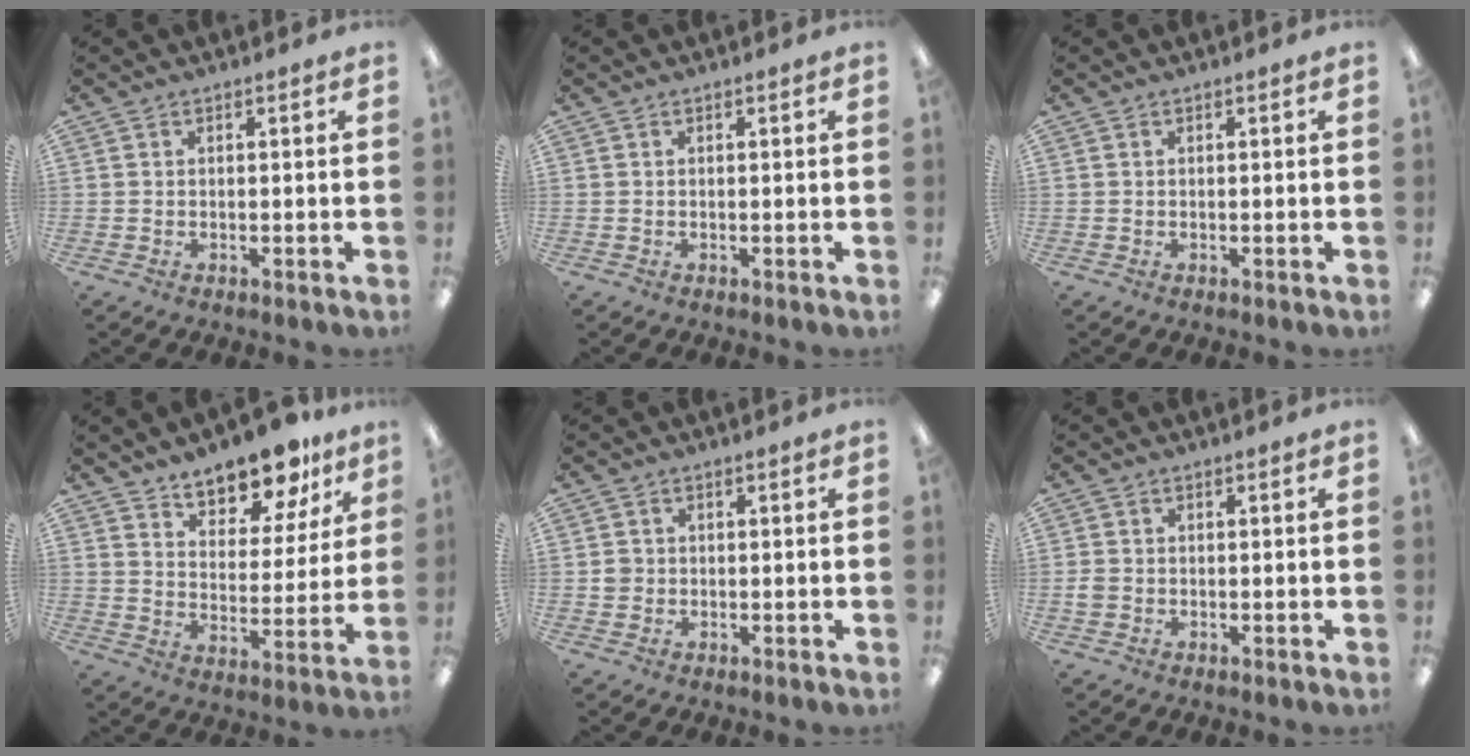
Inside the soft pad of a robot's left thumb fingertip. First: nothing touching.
{"total": 0.0}
{"total": 0.0}
{"total": 13.1, "force": [11.3, 4.8, 4.5], "torque": [-0.058, -0.082, 0.203]}
{"total": 1.9, "force": [-0.1, 1.9, 0.4], "torque": [-0.008, 0.004, -0.004]}
{"total": 1.7, "force": [-0.4, 1.4, 0.7], "torque": [-0.012, 0.003, -0.007]}